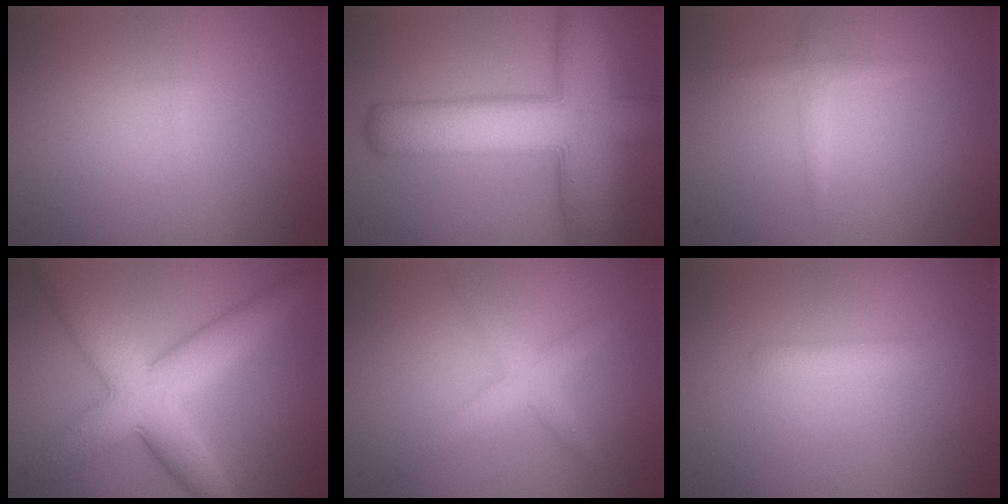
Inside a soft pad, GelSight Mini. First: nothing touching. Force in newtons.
{"total": 11.4, "press": 11.4, "slide": 0.6}
{"total": 1.3, "press": 1.3, "slide": 0.0}
{"total": 7.8, "press": 7.8, "slide": 0.2}
{"total": 2.6, "press": 2.6, "slide": 0.1}
{"total": 1.4, "press": 1.4, "slide": 0.0}